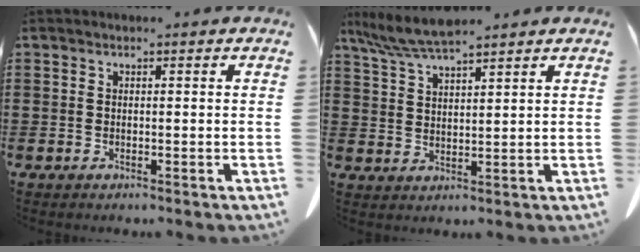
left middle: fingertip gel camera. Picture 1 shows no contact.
{"total": 6.1, "force": [5.1, 0.5, 3.3], "torque": [-0.076, -0.016, 0.093]}